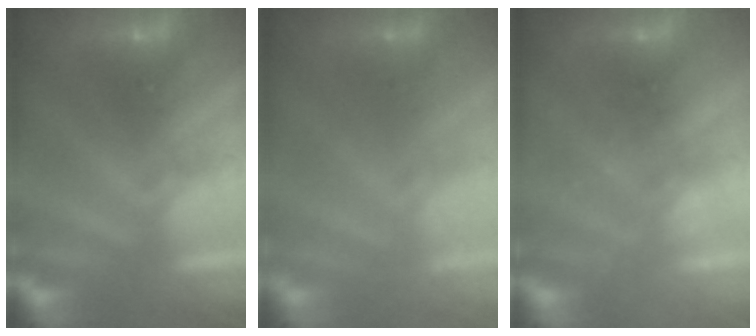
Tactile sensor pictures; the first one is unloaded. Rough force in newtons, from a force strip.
{"total": 2.3}
{"total": 2.2}